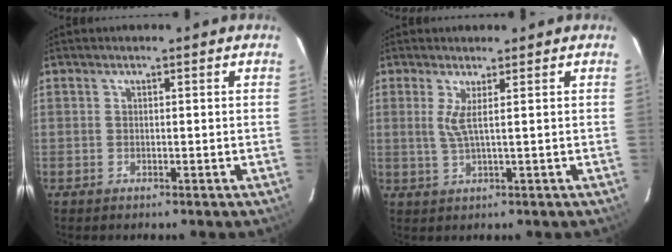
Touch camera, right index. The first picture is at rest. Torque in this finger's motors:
{"motor_torque": [0.38, 0.49, 0.31, 0.05]}